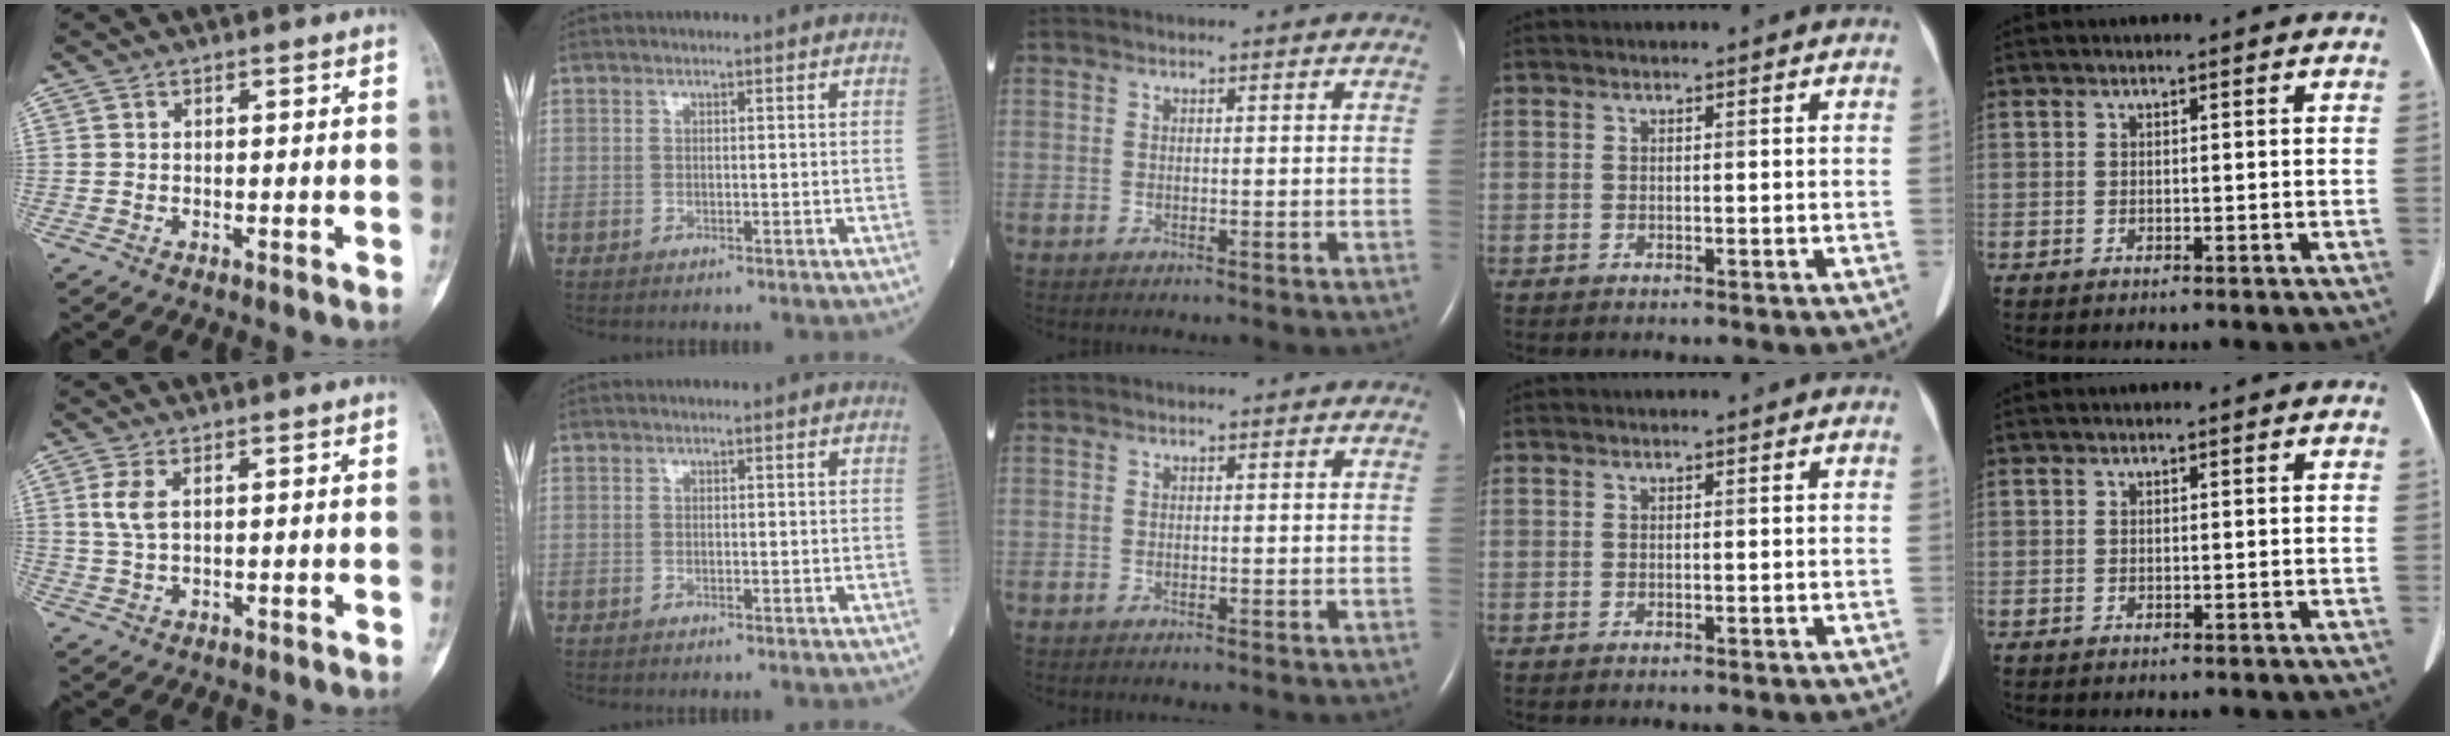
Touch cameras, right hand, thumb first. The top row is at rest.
{"thumb": {"total": 3.7, "force": [1.0, 1.7, 3.1], "torque": [-0.079, 0.004, 0.026]}}